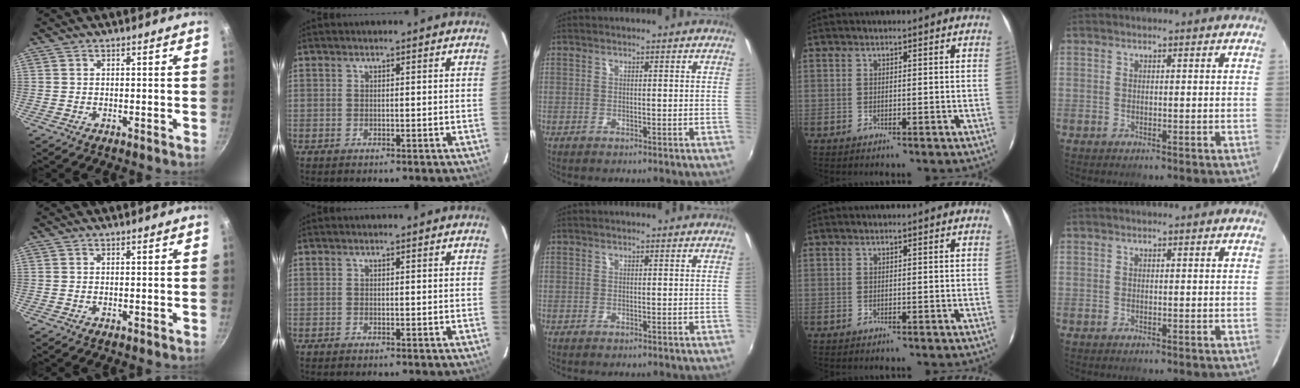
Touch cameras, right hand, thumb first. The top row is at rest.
{}